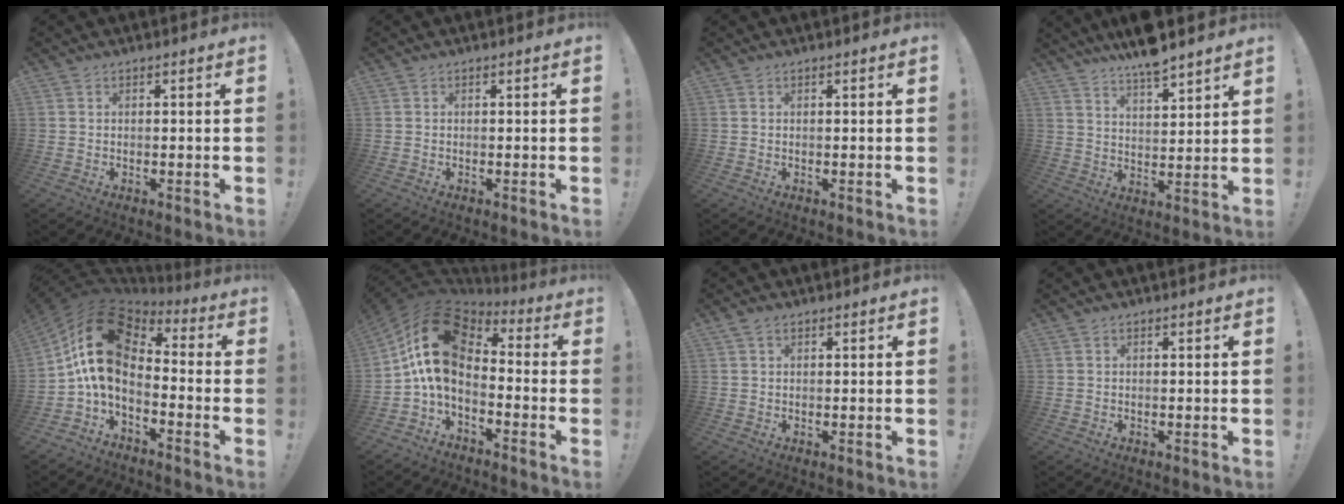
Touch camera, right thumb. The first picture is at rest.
{"total": 0.0}
{"total": 0.0}
{"total": 8.4, "force": [7.5, 1.4, 3.6], "torque": [-0.061, -0.054, 0.133]}
{"total": 16.1, "force": [2.2, 10.0, 12.5], "torque": [-0.233, -0.008, 0.045]}
{"total": 15.9, "force": [2.2, 10.0, 12.2], "torque": [-0.226, -0.007, 0.044]}
{"total": 1.8, "force": [1.1, 1.1, 0.9], "torque": [-0.012, -0.002, 0.019]}
{"total": 0.0}